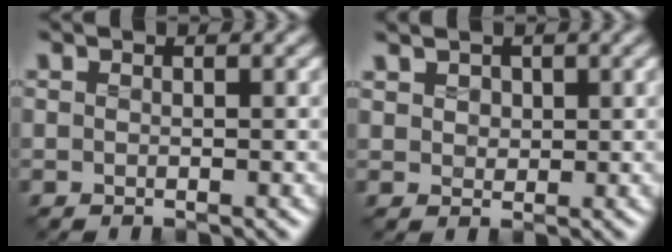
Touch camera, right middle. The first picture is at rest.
{"total": 2.2, "force": [1.3, 1.5, 0.8], "torque": [-0.034, 0.003, 0.030]}